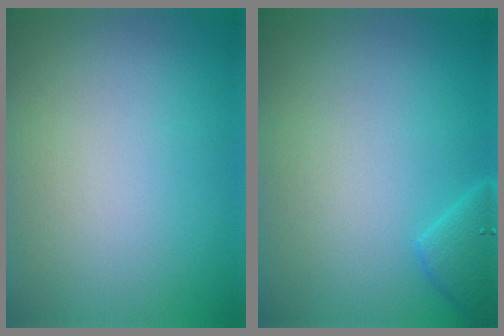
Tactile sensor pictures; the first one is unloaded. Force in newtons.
{"total": 1.8, "press": 1.8, "slide": 0.1}